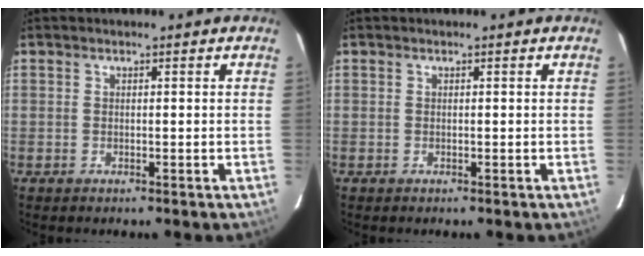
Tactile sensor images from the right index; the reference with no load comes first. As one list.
[{"total": 0.0}]